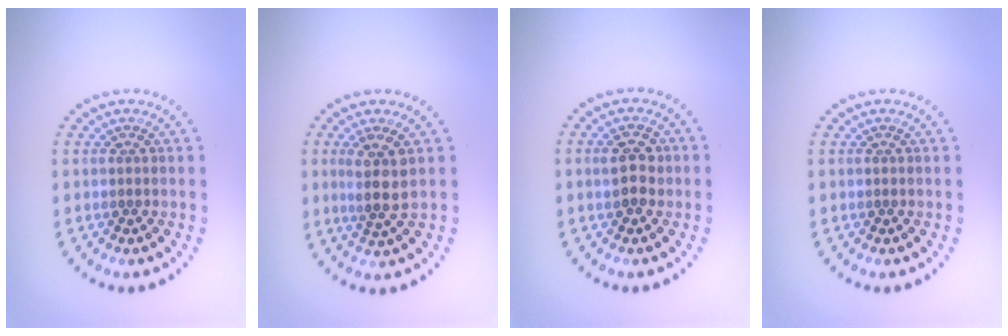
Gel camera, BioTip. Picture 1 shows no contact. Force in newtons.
{"total": 2.8, "press": 2.3, "slide": 1.6}
{"total": 2.7, "press": 2.7, "slide": 0.1}
{"total": 0.0}